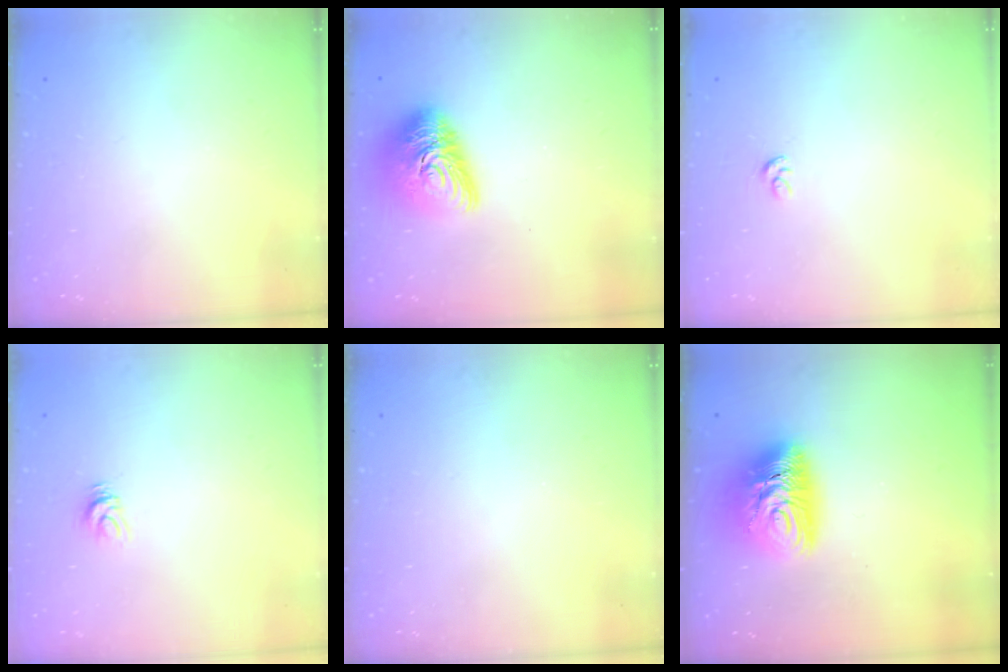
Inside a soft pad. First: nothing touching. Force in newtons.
{"total": 13.9, "press": 13.9, "slide": 1.0}
{"total": 2.4, "press": 2.4, "slide": 0.1}
{"total": 3.9, "press": 3.9, "slide": 0.2}
{"total": 0.0}
{"total": 11.7, "press": 11.6, "slide": 1.1}